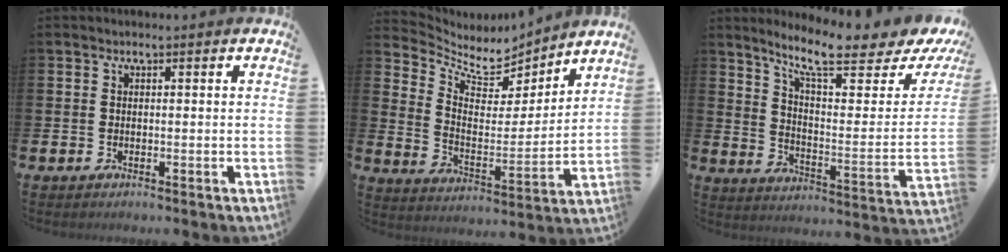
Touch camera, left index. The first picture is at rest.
{"total": 6.6, "force": [5.9, 2.6, 1.3], "torque": [-0.059, -0.051, 0.100]}
{"total": 10.2, "force": [8.5, 1.7, 5.4], "torque": [-0.113, -0.069, 0.135]}